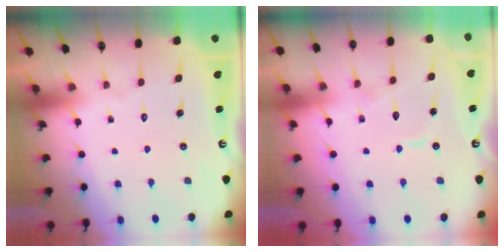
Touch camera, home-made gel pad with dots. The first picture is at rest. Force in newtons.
{"total": 7.2, "press": 7.1, "slide": 0.7}